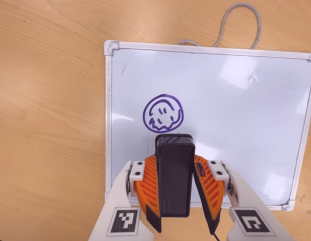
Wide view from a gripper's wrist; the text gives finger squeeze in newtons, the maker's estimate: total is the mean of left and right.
{"total": 5.6, "left": 4.8, "right": 6.4}